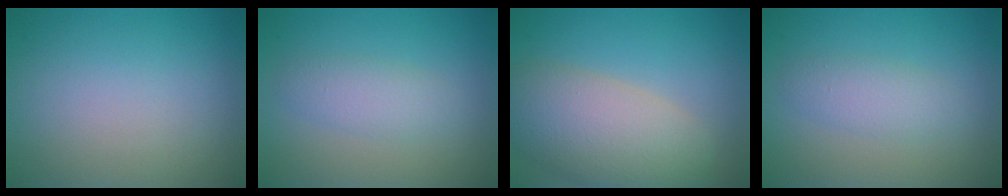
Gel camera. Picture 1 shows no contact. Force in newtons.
{"total": 2.3, "press": 2.3, "slide": 0.1}
{"total": 7.8, "press": 7.8, "slide": 0.5}
{"total": 2.3, "press": 2.3, "slide": 0.1}